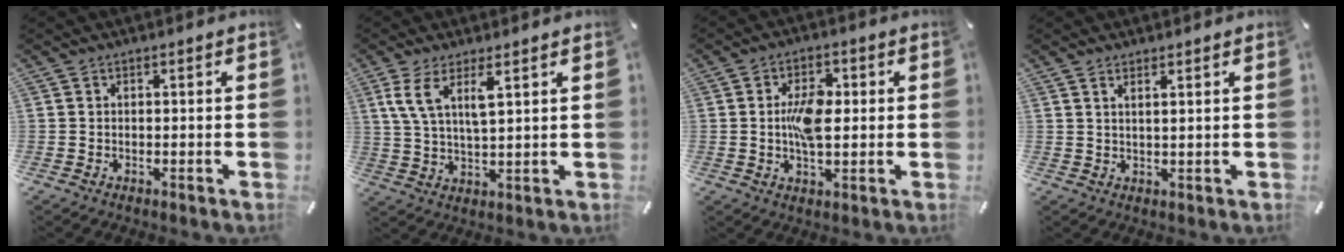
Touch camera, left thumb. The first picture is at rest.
{"total": 7.7, "force": [4.0, 2.5, 6.1], "torque": [-0.139, -0.006, 0.072]}
{"total": 9.0, "force": [0.4, 4.9, 7.5], "torque": [-0.137, 0.001, -0.002]}
{"total": 1.9, "force": [1.5, -0.4, 1.1], "torque": [-0.030, -0.007, 0.025]}